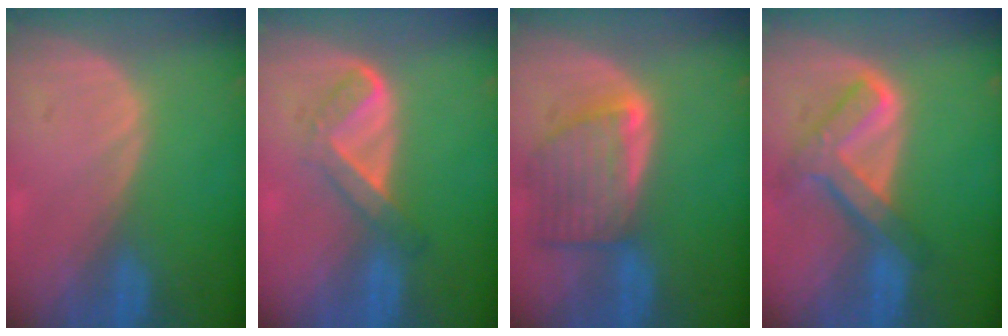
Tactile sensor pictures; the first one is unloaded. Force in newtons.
{"total": 5.5, "press": 4.6, "slide": 3.0}
{"total": 8.1, "press": 7.3, "slide": 3.5}
{"total": 7.8, "press": 6.6, "slide": 4.1}